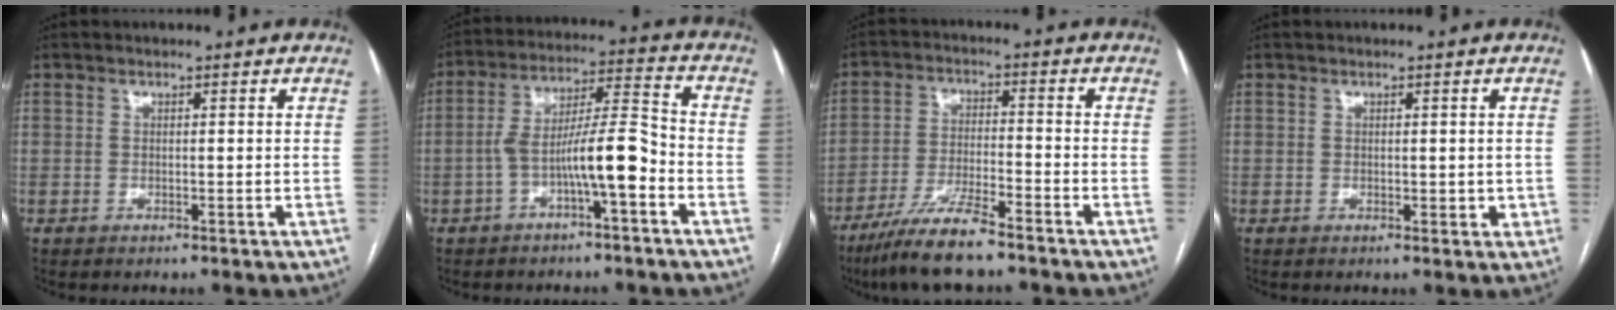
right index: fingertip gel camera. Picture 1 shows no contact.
{"total": 10.0, "force": [-3.8, 1.1, 9.2], "torque": [-0.164, 0.029, -0.063]}
{"total": 9.5, "force": [-7.5, 0.7, 5.8], "torque": [-0.110, -0.024, -0.137]}
{"total": 1.6, "force": [0.1, 1.0, 1.3], "torque": [-0.013, -0.003, 0.004]}